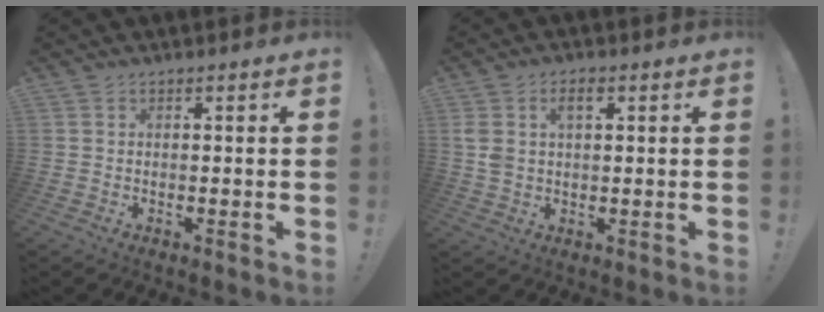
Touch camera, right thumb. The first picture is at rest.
{"total": 5.4, "force": [2.1, 3.2, 3.8], "torque": [-0.070, 0.002, 0.037]}